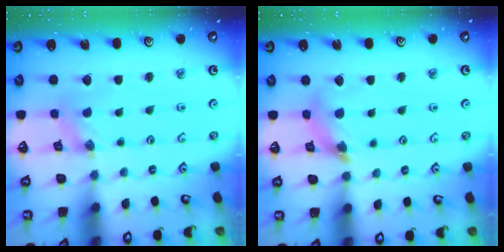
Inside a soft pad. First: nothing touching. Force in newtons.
{"total": 8.0, "press": 7.9, "slide": 0.8}